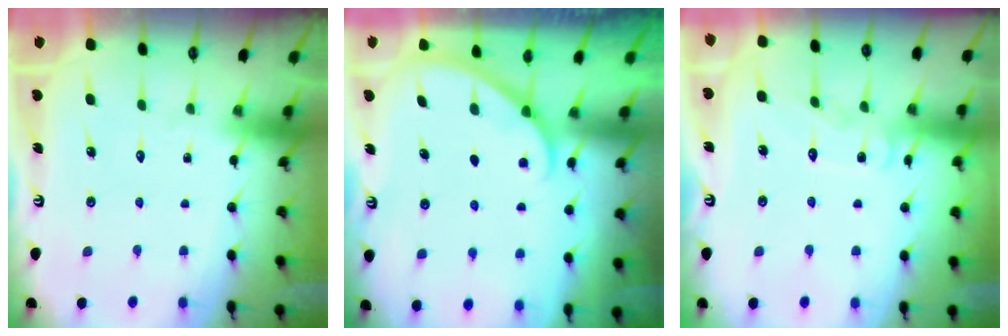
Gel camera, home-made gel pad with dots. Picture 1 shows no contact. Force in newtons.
{"total": 1.7, "press": 1.6, "slide": 0.2}
{"total": 8.0, "press": 7.9, "slide": 0.7}